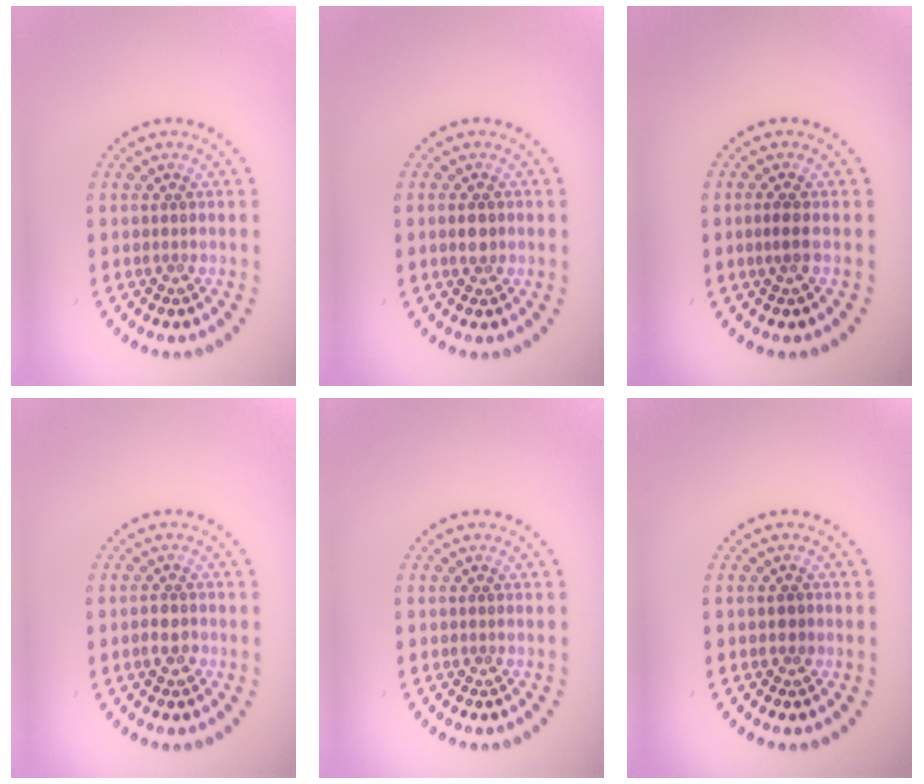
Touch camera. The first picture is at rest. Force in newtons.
{"total": 1.3, "press": 1.2, "slide": 0.4}
{"total": 1.2, "press": 1.0, "slide": 0.7}
{"total": 1.5, "press": 1.4, "slide": 0.5}
{"total": 0.0}
{"total": 0.8, "press": 0.7, "slide": 0.2}